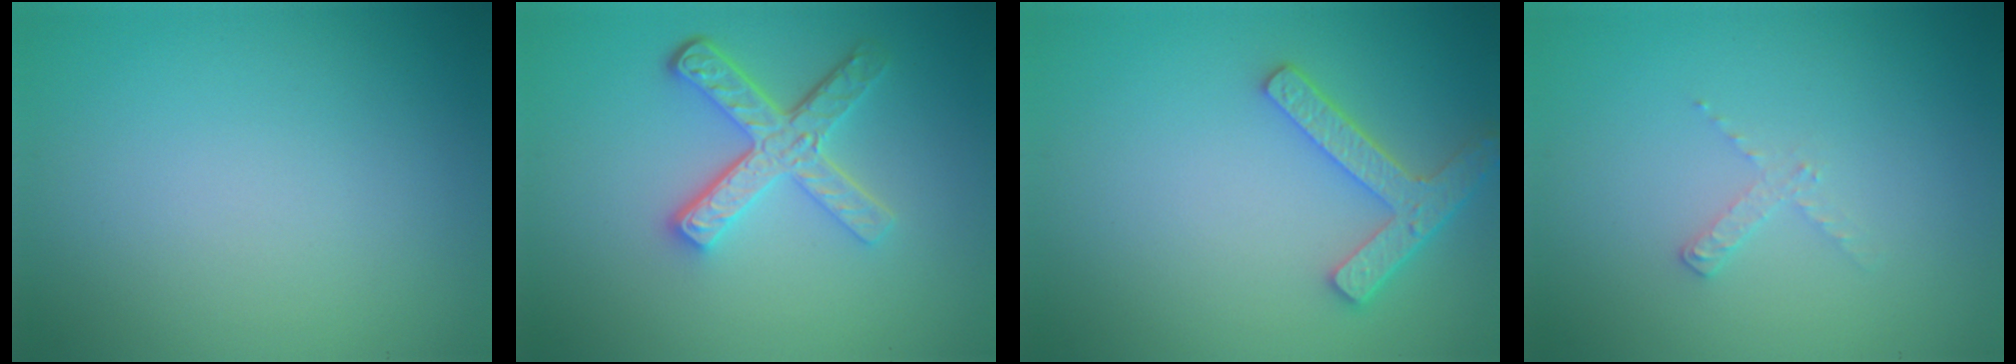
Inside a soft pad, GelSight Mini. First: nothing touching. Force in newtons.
{"total": 4.9, "press": 3.6, "slide": 3.3}
{"total": 3.7, "press": 3.0, "slide": 2.1}
{"total": 1.1, "press": 1.1, "slide": 0.2}